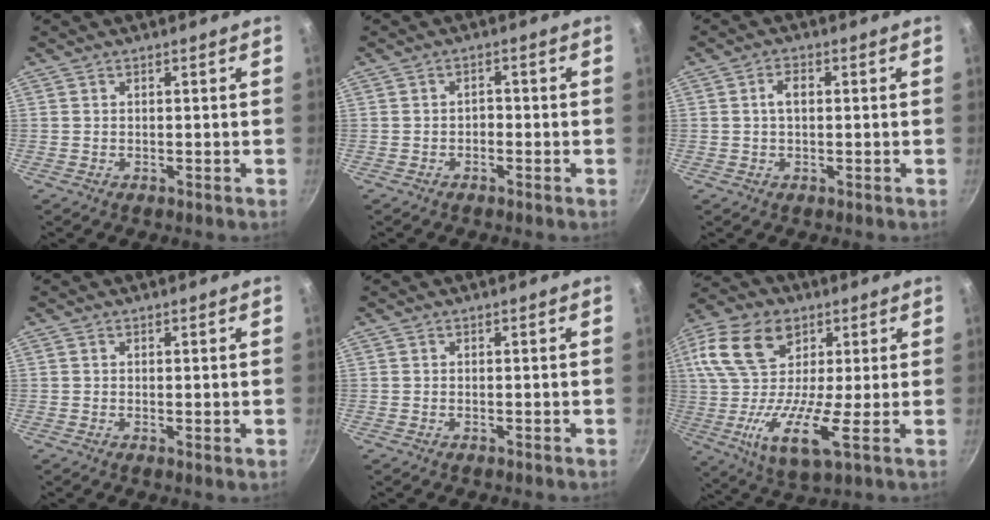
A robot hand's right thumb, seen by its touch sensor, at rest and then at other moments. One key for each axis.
{"total": 1.6, "fx": -0.7, "fy": 1.1, "fz": 0.9, "tx": -0.005, "ty": 0.013, "tz": -0.012}
{"total": 3.1, "fx": 0.4, "fy": 1.9, "fz": 2.5, "tx": -0.037, "ty": 0.011, "tz": 0.004}
{"total": 1.0, "fx": 0.3, "fy": 0.4, "fz": 0.9, "tx": -0.014, "ty": -0.005, "tz": 0.001}
{"total": 0.0}
{"total": 19.2, "fx": 3.7, "fy": 10.2, "fz": 15.8, "tx": -0.291, "ty": -0.001, "tz": 0.045}